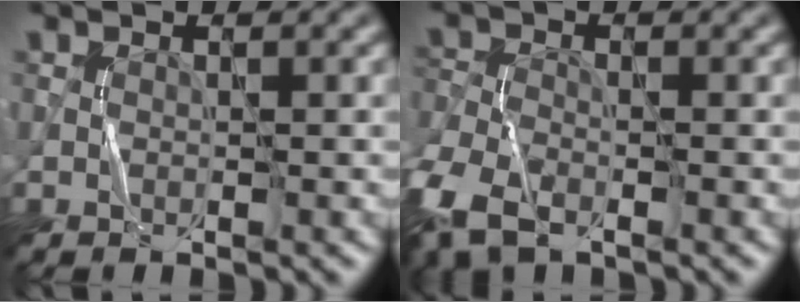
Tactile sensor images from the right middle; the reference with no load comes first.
{"total": 7.0, "force": [-4.2, 3.8, 4.1], "torque": [-0.104, -0.021, -0.092]}